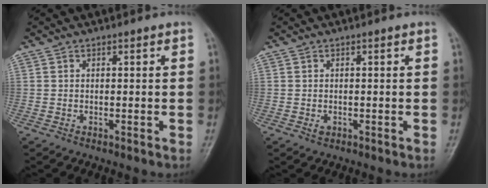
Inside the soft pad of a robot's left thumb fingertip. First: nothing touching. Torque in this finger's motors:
{"motor_torque": [-0.09, 0.13, 0.13, 0.17, 0.00]}